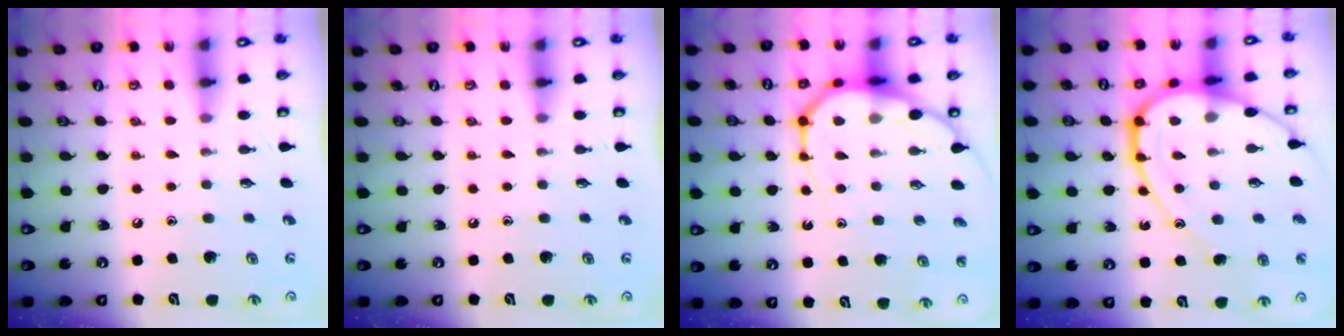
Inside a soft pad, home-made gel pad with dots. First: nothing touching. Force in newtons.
{"total": 0.0}
{"total": 10.4, "press": 10.3, "slide": 1.0}
{"total": 18.0, "press": 18.0, "slide": 1.6}